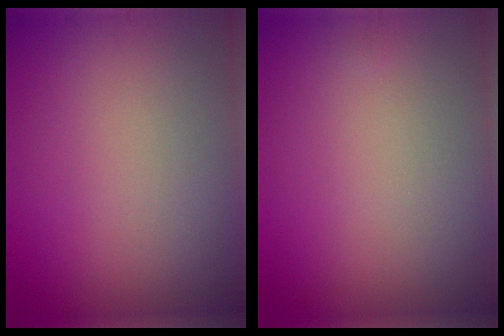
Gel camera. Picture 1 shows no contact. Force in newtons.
{"total": 0.0}